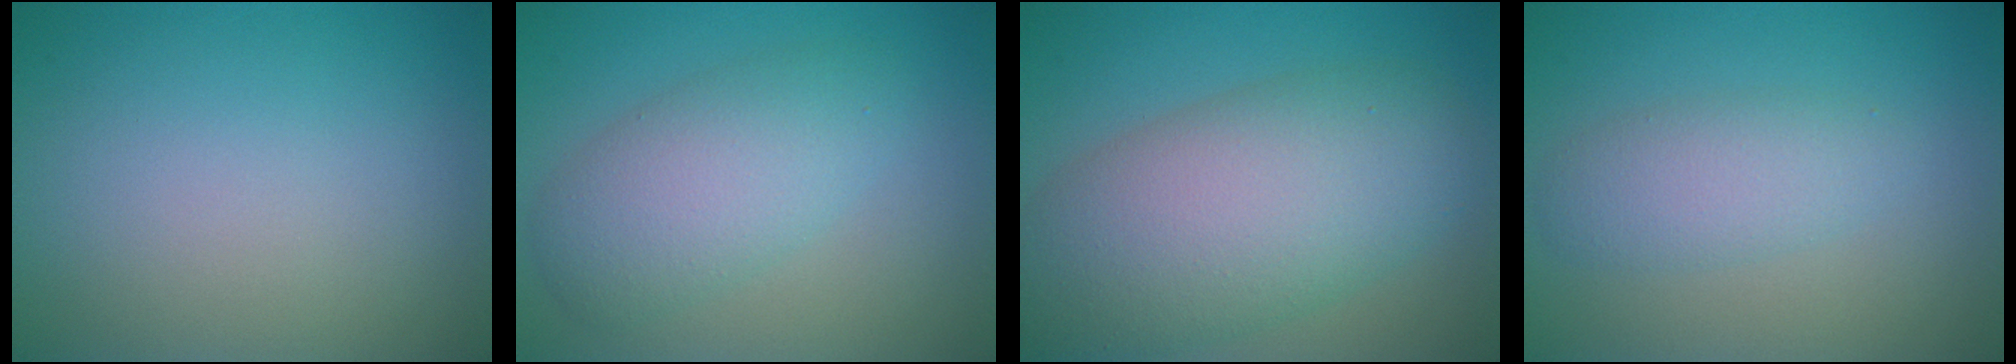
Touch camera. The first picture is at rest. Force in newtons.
{"total": 5.0, "press": 5.0, "slide": 0.4}
{"total": 10.0, "press": 10.0, "slide": 0.6}
{"total": 2.9, "press": 2.9, "slide": 0.1}